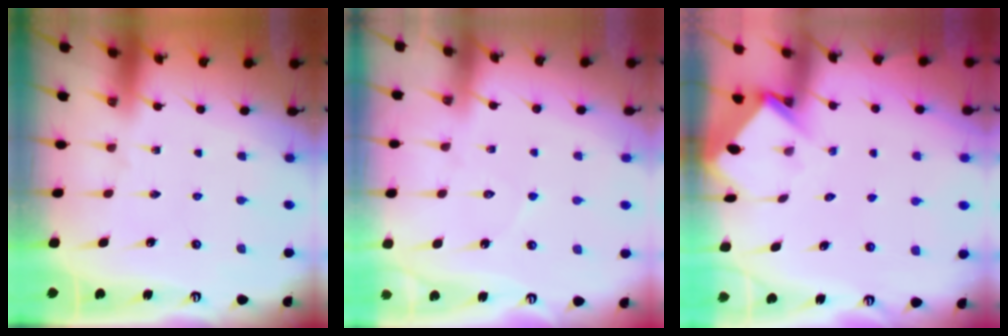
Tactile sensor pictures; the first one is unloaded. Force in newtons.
{"total": 5.4, "press": 5.4, "slide": 0.7}
{"total": 3.5, "press": 3.5, "slide": 0.3}